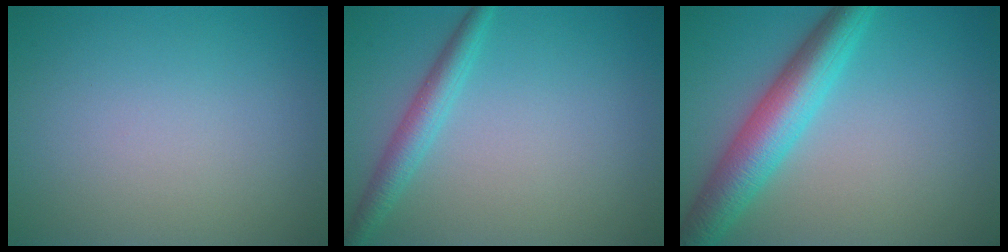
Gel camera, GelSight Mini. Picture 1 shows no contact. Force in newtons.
{"total": 2.6, "press": 2.6, "slide": 0.1}
{"total": 6.2, "press": 6.2, "slide": 0.2}